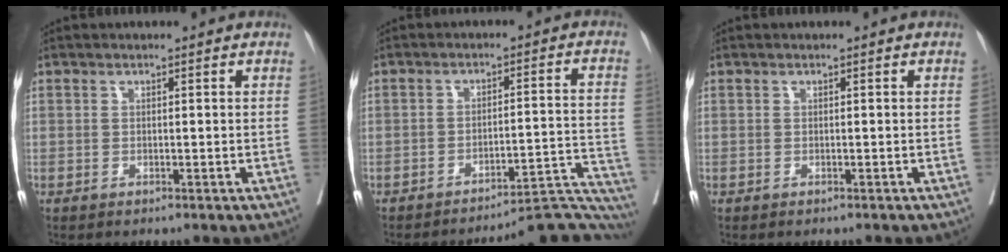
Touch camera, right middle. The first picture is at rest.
{"total": 13.9, "force": [-13.8, -0.3, 2.0], "torque": [0.027, 0.030, -0.170]}
{"total": 0.5, "force": [-0.5, 0.1, 0.1], "torque": [0.000, -0.002, -0.009]}